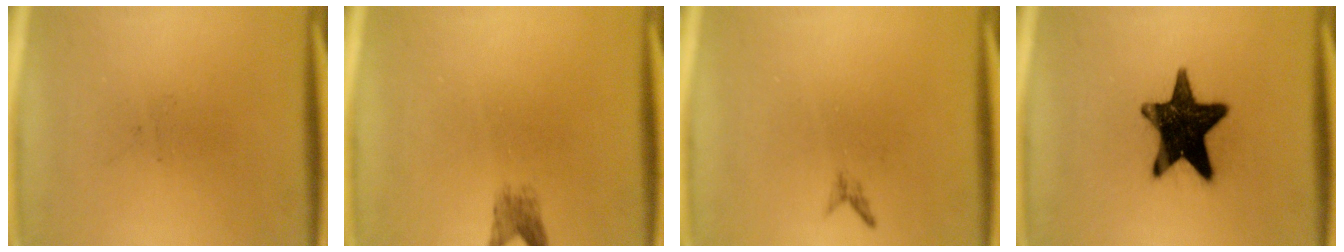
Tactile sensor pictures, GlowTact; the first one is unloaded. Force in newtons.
{"total": 2.0}
{"total": 0.7}
{"total": 16.4}